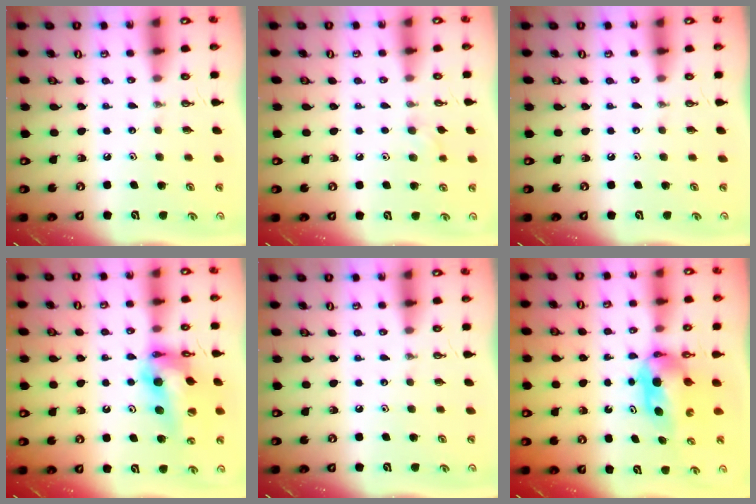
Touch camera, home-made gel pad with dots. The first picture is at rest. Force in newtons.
{"total": 5.3, "press": 5.1, "slide": 1.4}
{"total": 0.0}
{"total": 16.5, "press": 16.4, "slide": 1.8}
{"total": 0.0}
{"total": 6.1, "press": 5.0, "slide": 3.6}